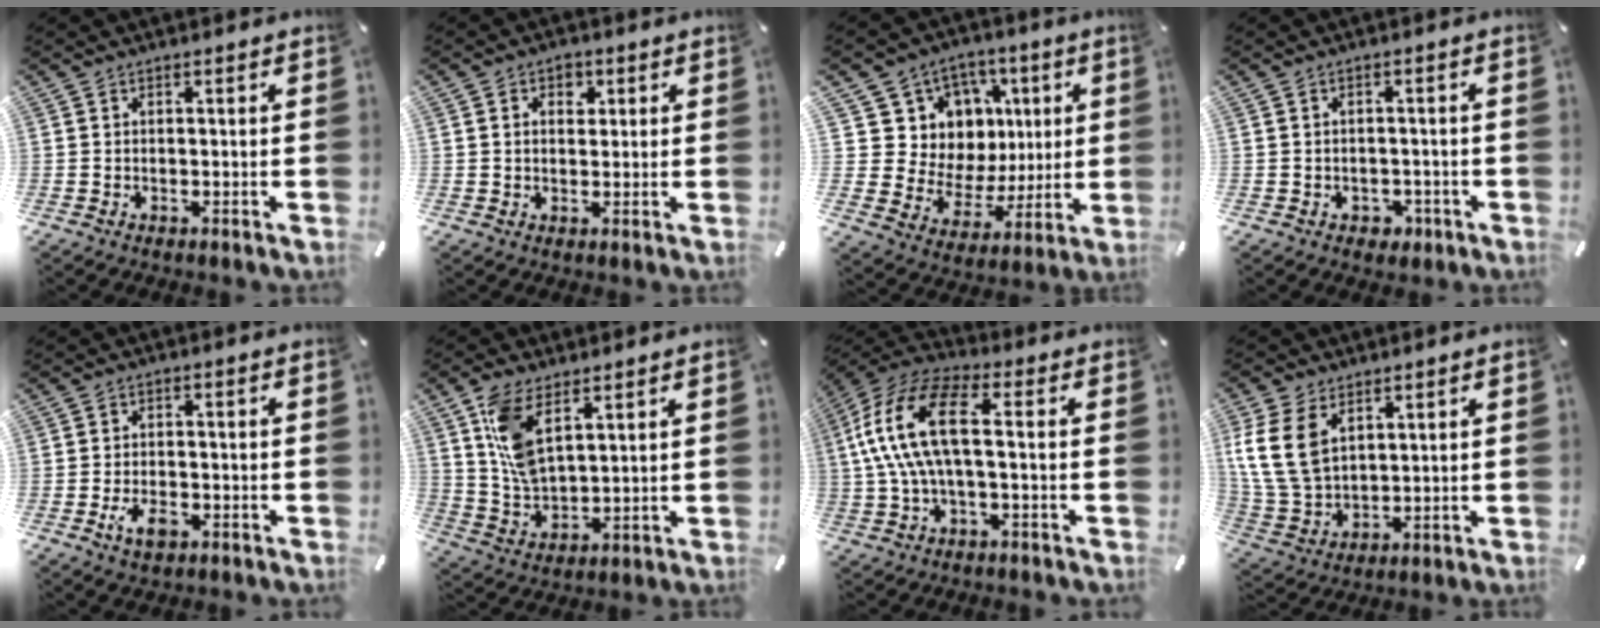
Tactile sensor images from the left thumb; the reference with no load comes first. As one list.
[{"total": 3.9, "force": [1.0, 3.0, 2.3], "torque": [-0.026, -0.001, 0.011]}, {"total": 11.1, "force": [3.1, 10.6, 0.5], "torque": [0.004, -0.049, 0.074]}, {"total": 3.1, "force": [-1.2, 2.5, 1.3], "torque": [-0.022, 0.005, -0.022]}, {"total": 4.7, "force": [-2.2, 2.6, 3.2], "torque": [-0.071, 0.004, -0.042]}, {"total": 10.0, "force": [5.4, 4.9, 6.9], "torque": [-0.166, -0.020, 0.099]}, {"total": 16.6, "force": [1.1, 8.0, 14.5], "torque": [-0.311, 0.001, 0.013]}, {"total": 12.4, "force": [4.7, 8.7, 7.5], "torque": [-0.201, -0.007, 0.086]}]